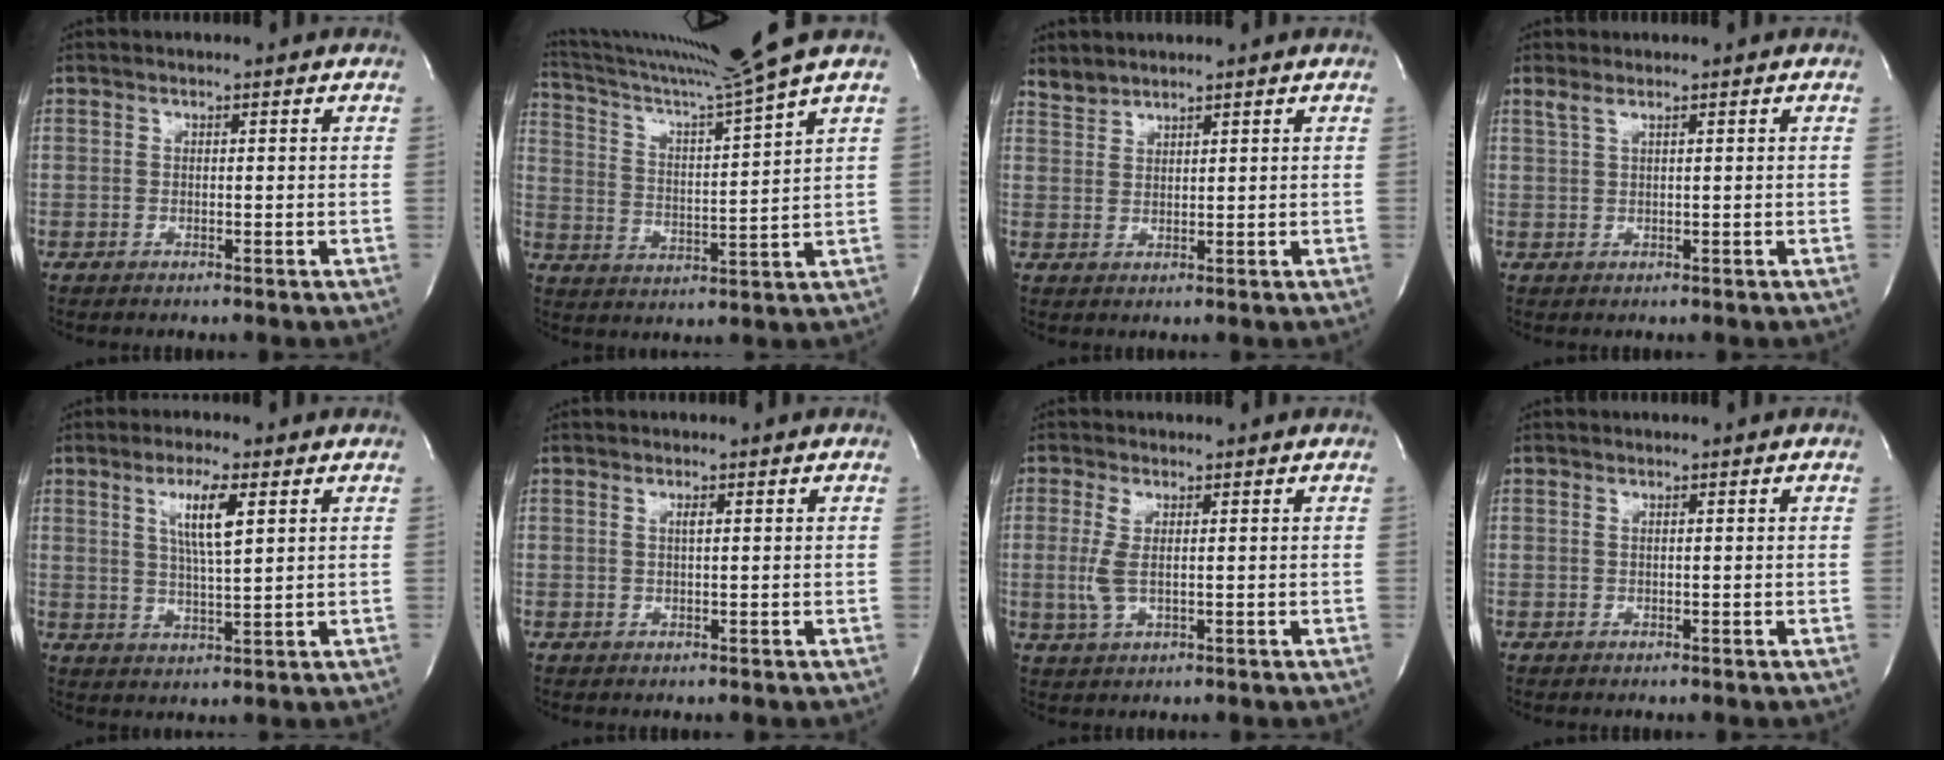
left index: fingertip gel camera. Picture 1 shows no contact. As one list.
[{"total": 13.9, "force": [12.1, -4.6, 5.1], "torque": [-0.098, -0.050, 0.199]}, {"total": 2.1, "force": [2.1, 0.2, -0.3], "torque": [-0.004, 0.005, 0.047]}, {"total": 1.0, "force": [0.7, 0.0, 0.8], "torque": [-0.031, 0.012, 0.020]}, {"total": 6.0, "force": [2.2, 0.4, 5.6], "torque": [-0.109, -0.008, 0.040]}, {"total": 0.6, "force": [0.0, 0.0, 0.6], "torque": [-0.016, -0.003, 0.000]}, {"total": 3.5, "force": [0.2, 1.0, 3.4], "torque": [-0.089, -0.004, 0.010]}, {"total": 0.0}]